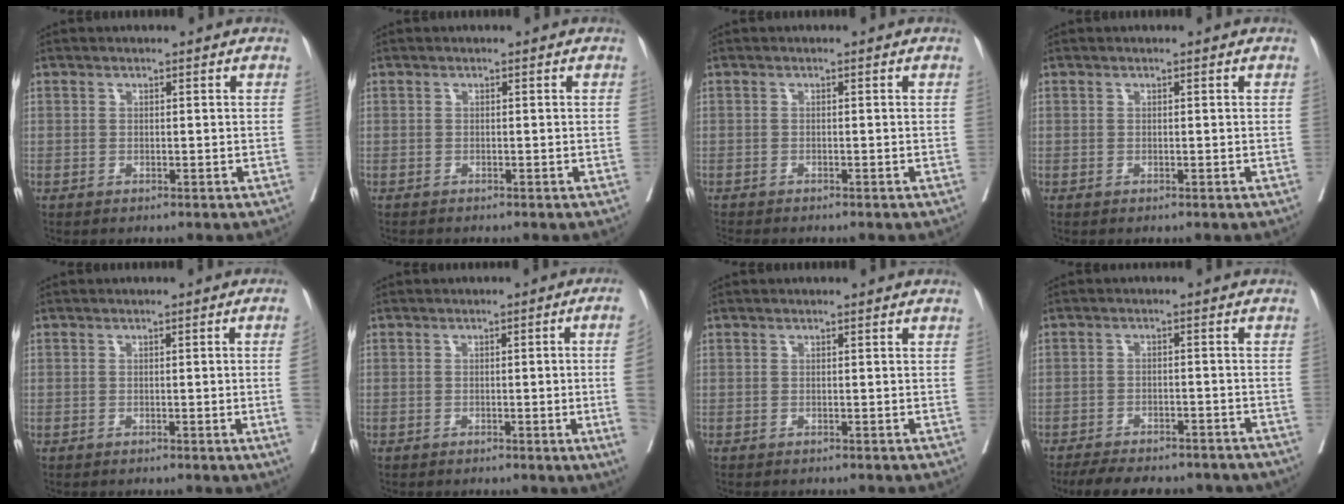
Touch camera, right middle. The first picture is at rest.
{"total": 1.1, "force": [-1.0, -0.2, 0.3], "torque": [-0.007, -0.001, -0.016]}
{"total": 3.8, "force": [-3.4, 0.2, 1.5], "torque": [-0.023, -0.009, -0.053]}
{"total": 0.0}
{"total": 3.2, "force": [-0.7, -1.1, 2.9], "torque": [-0.042, -0.003, -0.009]}
{"total": 7.5, "force": [-1.3, -1.9, 7.1], "torque": [-0.081, -0.011, -0.019]}
{"total": 1.6, "force": [-1.4, 0.2, 0.6], "torque": [-0.015, -0.003, -0.018]}
{"total": 15.5, "force": [-13.4, 4.4, 6.4], "torque": [-0.126, -0.007, -0.172]}